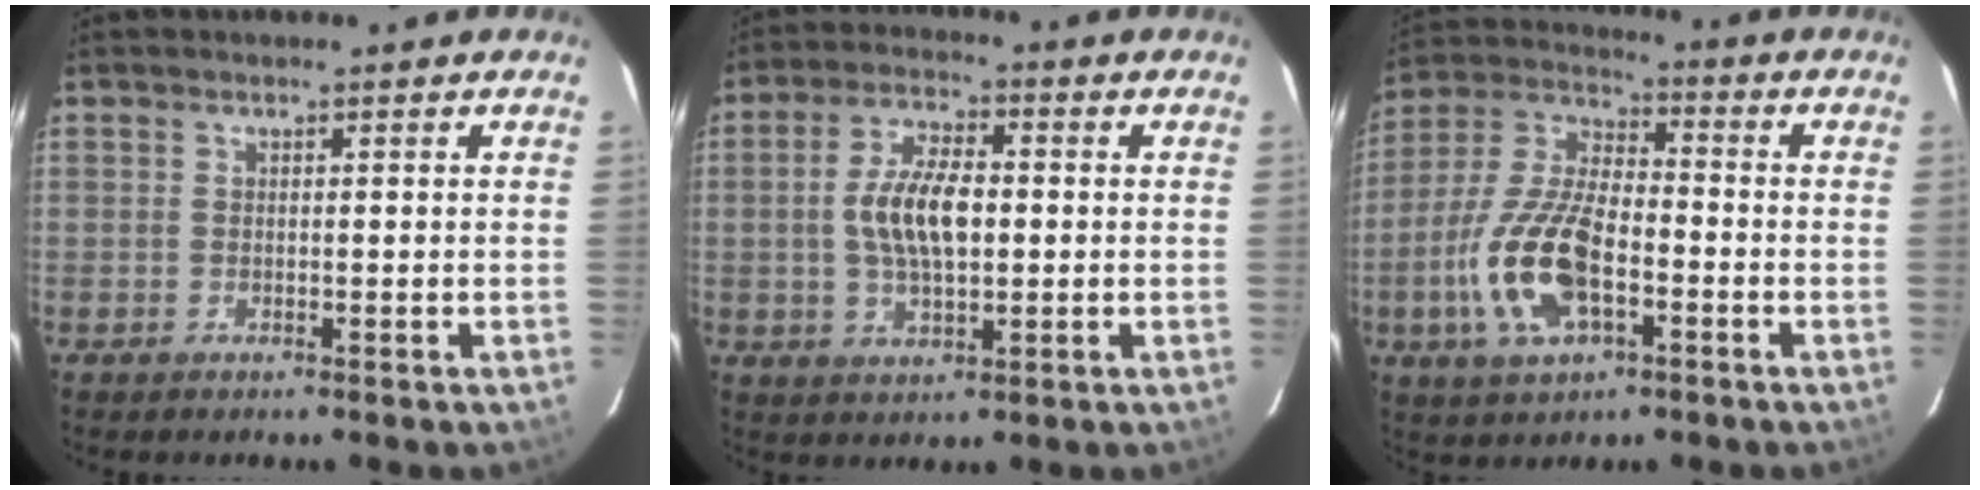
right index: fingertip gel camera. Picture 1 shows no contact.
{"total": 9.7, "force": [0.0, 4.4, 8.6], "torque": [-0.167, 0.009, 0.001]}
{"total": 15.7, "force": [-5.0, 7.2, 13.0], "torque": [-0.285, -0.001, -0.094]}